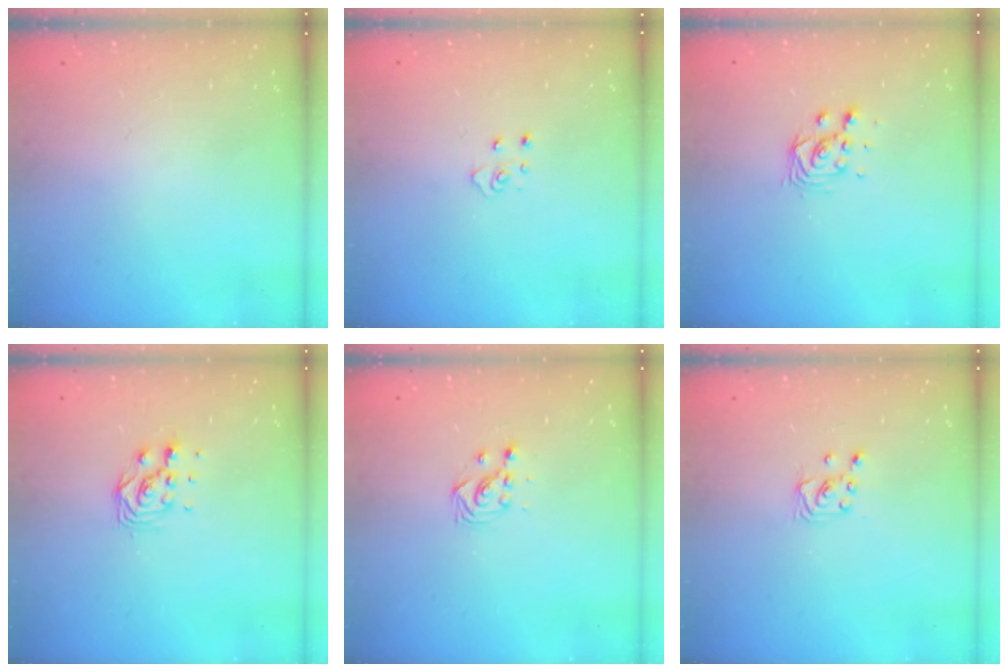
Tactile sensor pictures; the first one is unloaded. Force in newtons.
{"total": 4.0, "press": 4.0, "slide": 0.4}
{"total": 4.9, "press": 4.9, "slide": 0.4}
{"total": 6.6, "press": 6.6, "slide": 0.5}
{"total": 2.9, "press": 2.9, "slide": 0.3}
{"total": 2.0, "press": 2.0, "slide": 0.2}